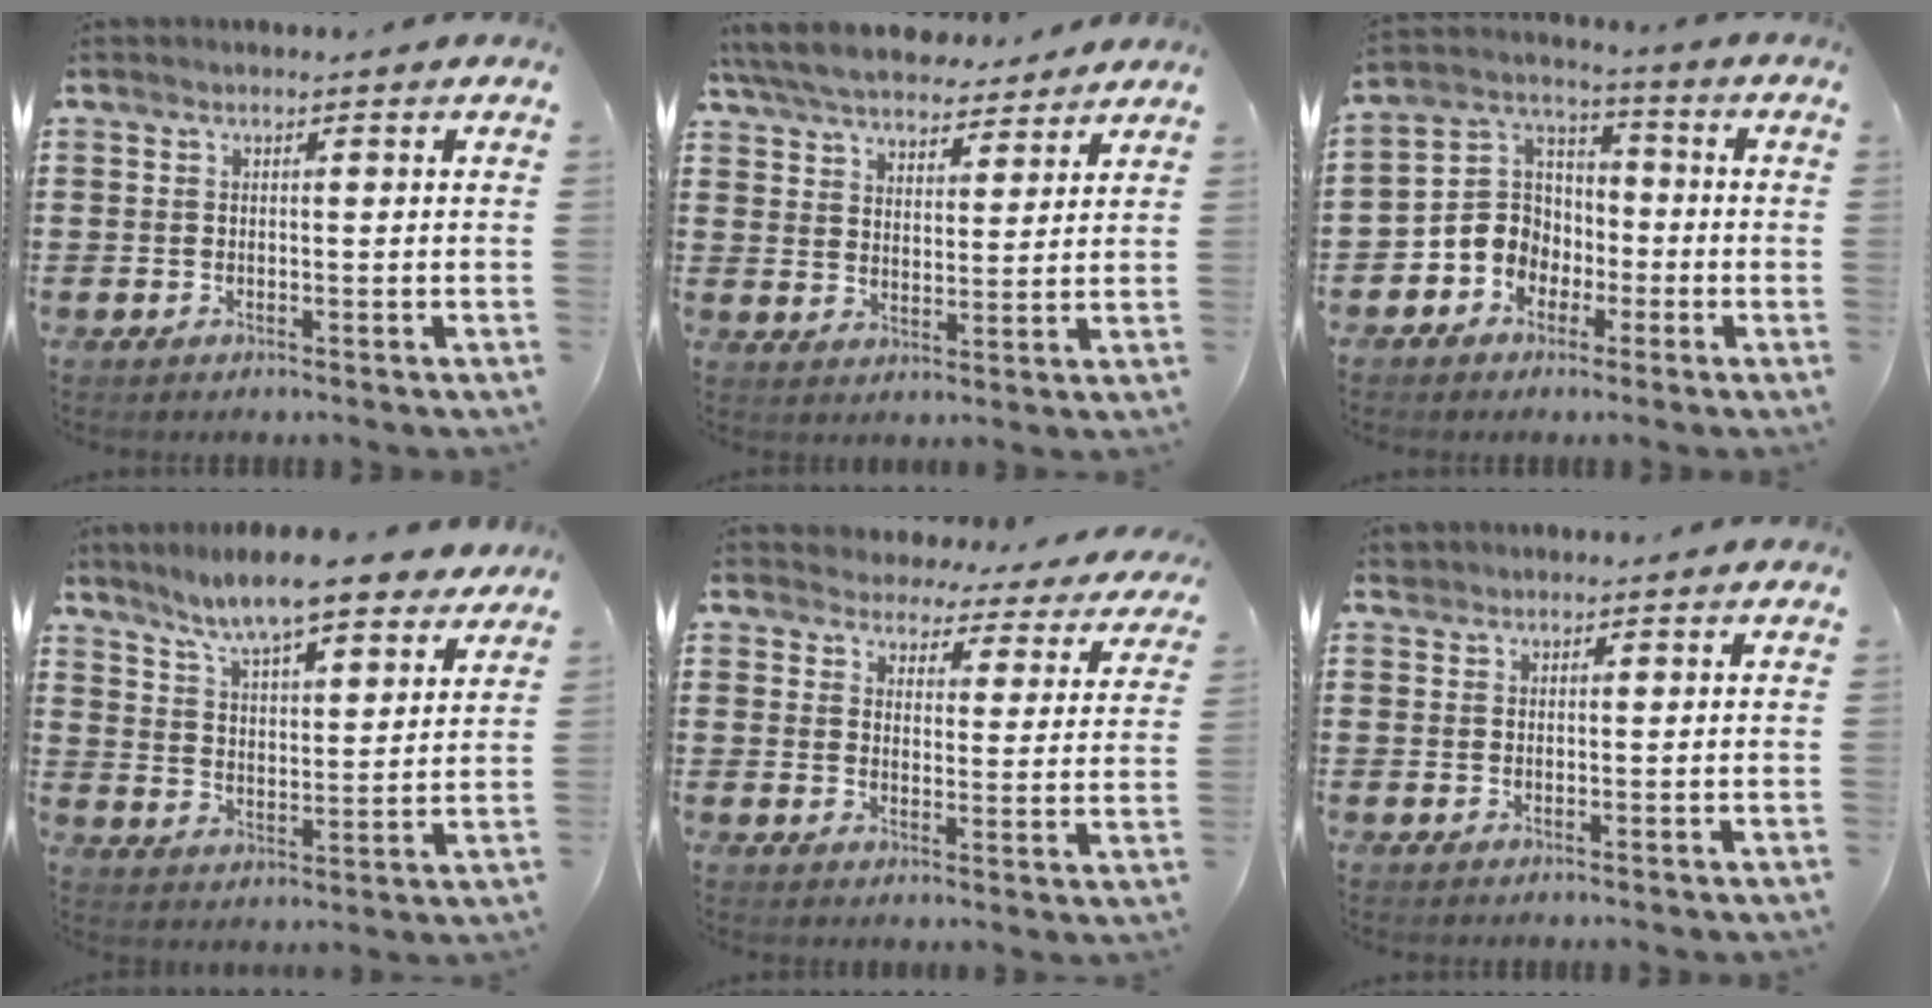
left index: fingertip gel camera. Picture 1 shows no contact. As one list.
[{"total": 6.8, "force": [6.4, 1.3, 1.7], "torque": [-0.060, -0.024, 0.117]}, {"total": 6.9, "force": [-2.0, 6.3, 2.0], "torque": [-0.083, 0.003, -0.047]}, {"total": 9.4, "force": [8.1, 0.7, 4.6], "torque": [-0.117, -0.030, 0.142]}, {"total": 3.9, "force": [3.9, 0.8, -0.1], "torque": [-0.024, -0.027, 0.064]}, {"total": 0.8, "force": [0.8, 0.4, 0.1], "torque": [-0.004, 0.002, 0.015]}]